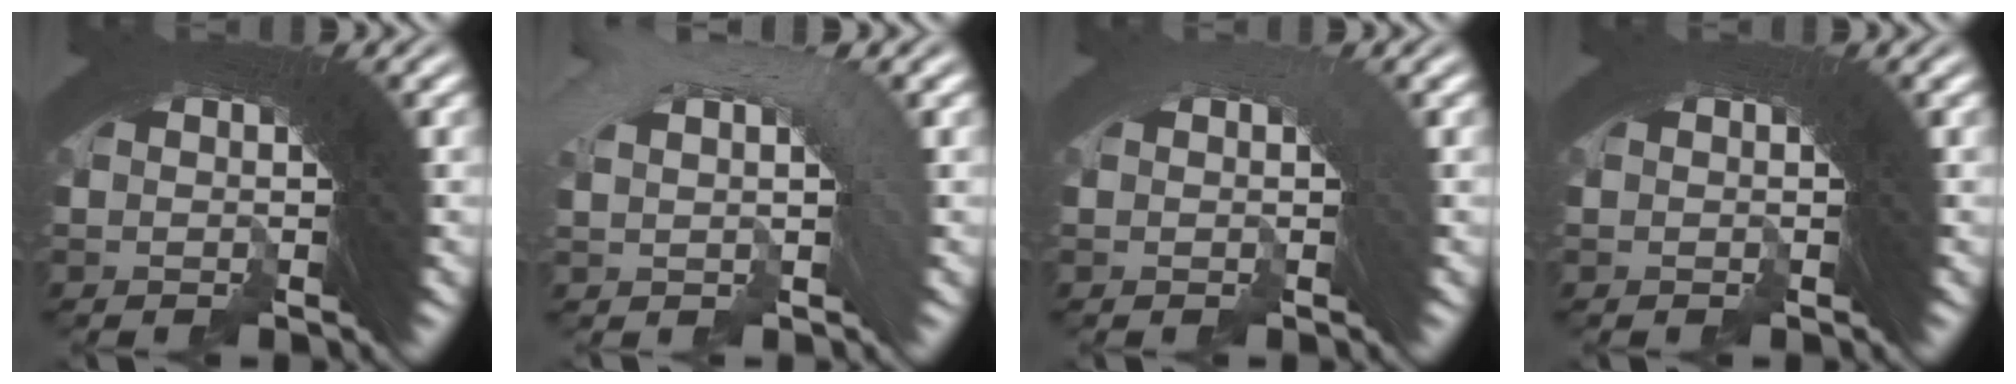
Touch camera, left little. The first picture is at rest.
{"total": 3.0, "force": [-2.5, 1.7, -0.3], "torque": [0.003, 0.004, -0.041]}
{"total": 3.3, "force": [-2.2, -1.0, -2.3], "torque": [0.034, -0.013, -0.027]}
{"total": 1.3, "force": [-0.7, -0.6, -0.9], "torque": [0.010, -0.006, -0.008]}